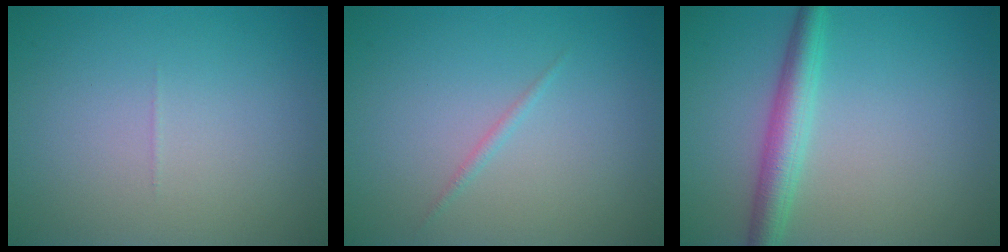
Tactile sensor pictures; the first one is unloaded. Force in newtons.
{"total": 0.6, "press": 0.6, "slide": 0.0}
{"total": 3.5, "press": 3.5, "slide": 0.1}